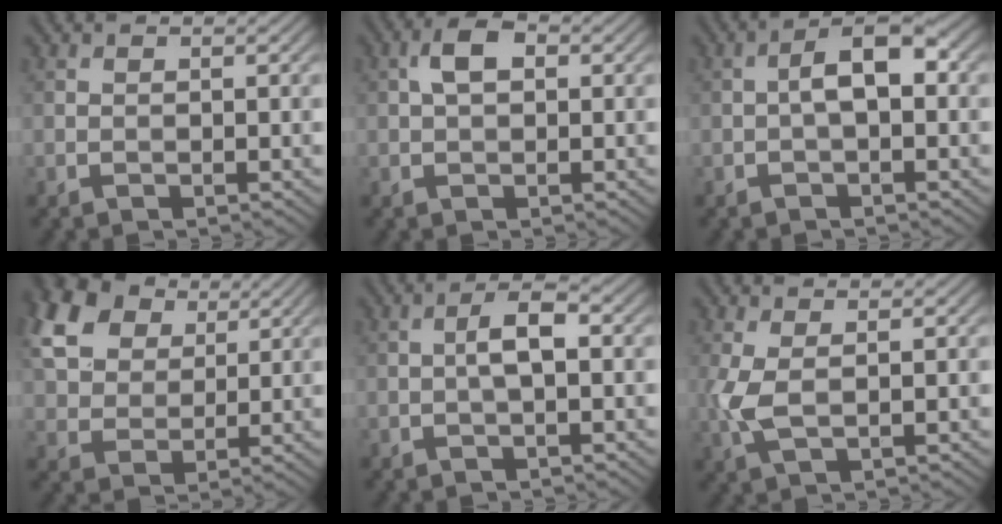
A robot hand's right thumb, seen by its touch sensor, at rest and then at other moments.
{"total": 3.4, "force": [0.6, 1.9, 2.7], "torque": [-0.053, 0.010, 0.007]}
{"total": 4.4, "force": [-0.2, 1.8, 4.1], "torque": [-0.068, 0.013, -0.009]}
{"total": 12.6, "force": [6.1, 8.4, 7.1], "torque": [-0.197, 0.031, 0.110]}
{"total": 3.2, "force": [-0.2, 0.8, 3.1], "torque": [-0.057, 0.012, -0.009]}
{"total": 3.7, "force": [0.5, 1.4, 3.3], "torque": [-0.093, 0.001, 0.009]}